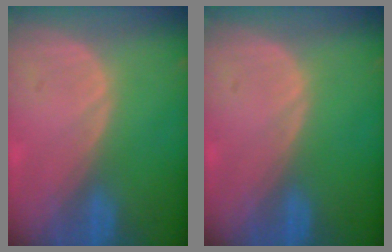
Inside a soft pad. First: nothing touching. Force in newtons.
{"total": 0.0}